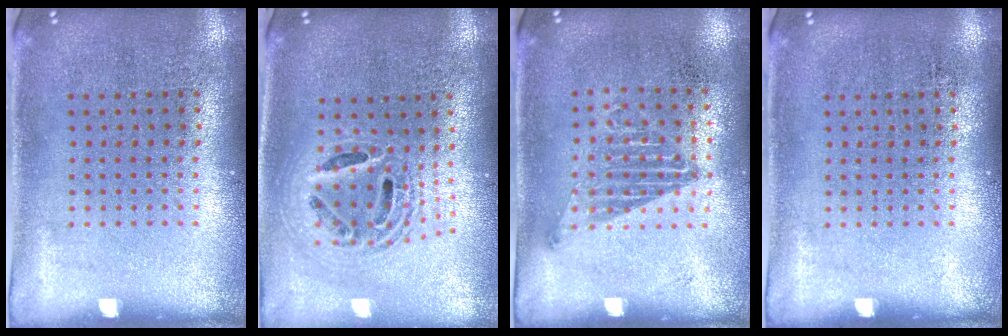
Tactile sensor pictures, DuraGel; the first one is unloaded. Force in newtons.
{"total": 2.0, "press": 1.6, "slide": 1.3}
{"total": 1.1, "press": 1.0, "slide": 0.5}
{"total": 0.0}